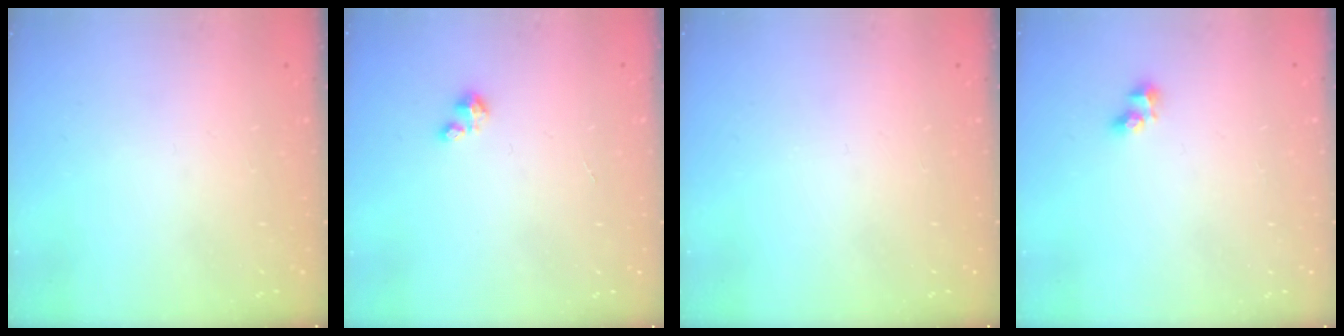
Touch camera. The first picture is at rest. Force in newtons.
{"total": 1.2, "press": 1.2, "slide": 0.2}
{"total": 0.0}
{"total": 2.7, "press": 2.5, "slide": 1.0}